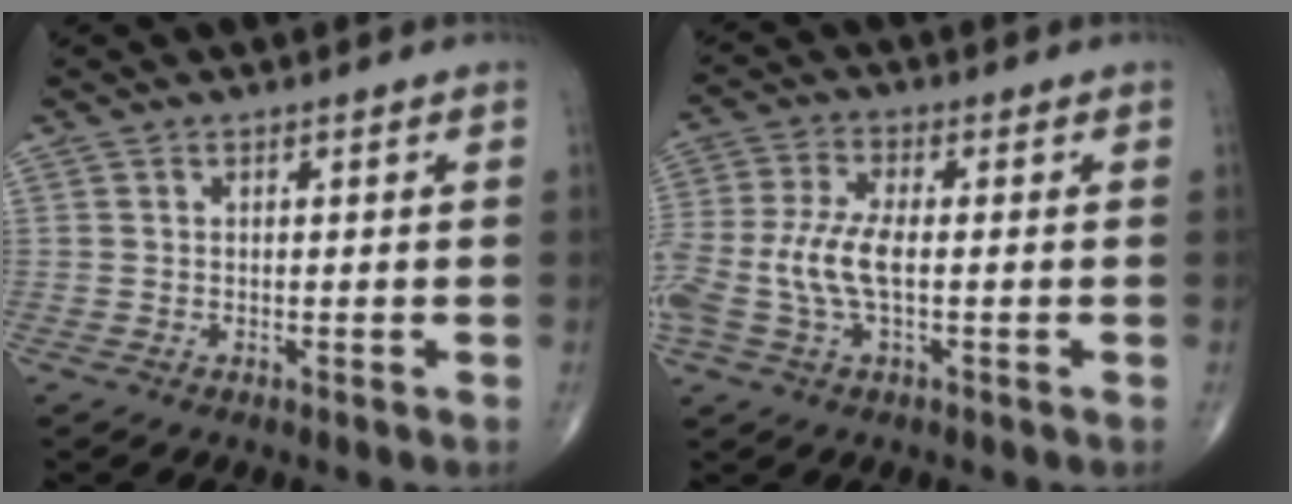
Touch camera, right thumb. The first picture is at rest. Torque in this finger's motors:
{"motor_torque": [0.43, 0.14, 0.79, 0.25, 0.18]}